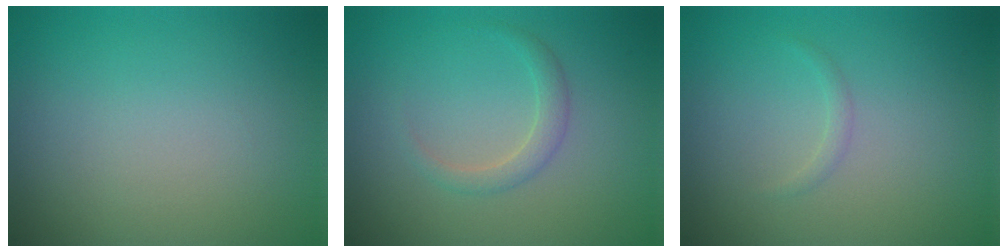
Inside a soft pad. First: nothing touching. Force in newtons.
{"total": 1.6, "press": 1.6, "slide": 0.1}
{"total": 0.7, "press": 0.7, "slide": 0.1}